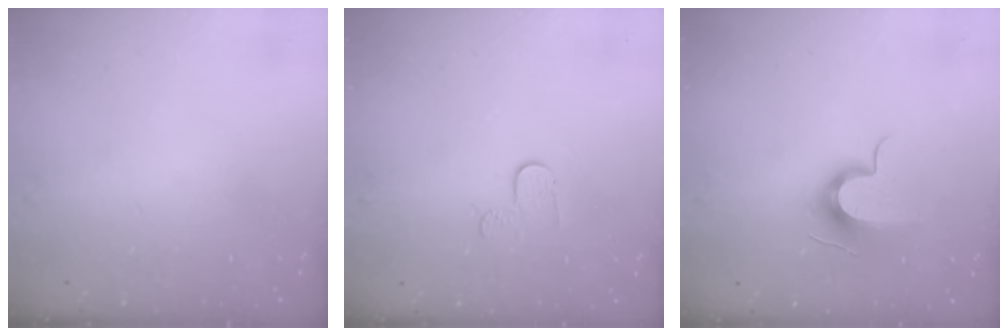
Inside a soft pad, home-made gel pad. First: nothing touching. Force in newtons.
{"total": 4.9, "press": 4.9, "slide": 0.5}
{"total": 10.7, "press": 10.6, "slide": 1.0}